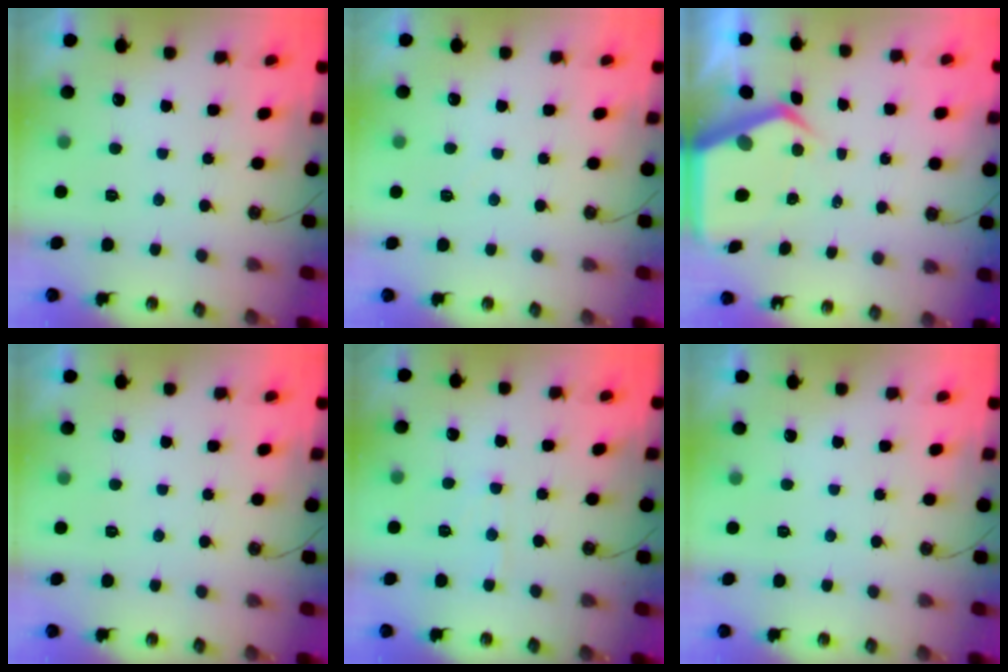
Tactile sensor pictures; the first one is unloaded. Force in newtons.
{"total": 3.8, "press": 3.8, "slide": 0.4}
{"total": 6.9, "press": 6.9, "slide": 0.8}
{"total": 0.0}
{"total": 4.7, "press": 4.7, "slide": 0.6}
{"total": 0.0}